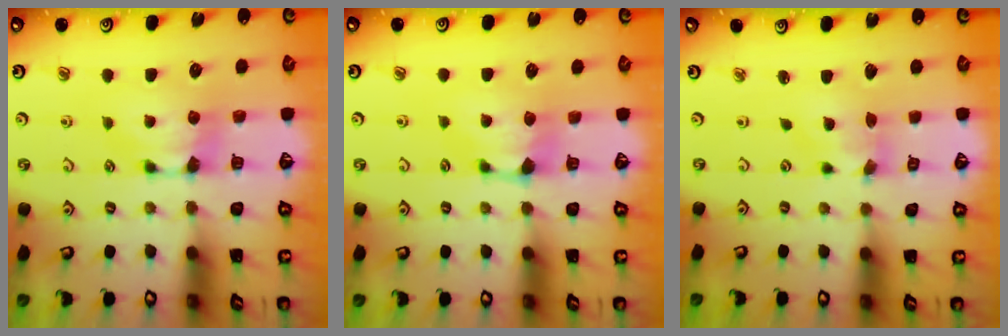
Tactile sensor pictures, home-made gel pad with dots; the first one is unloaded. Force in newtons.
{"total": 0.8, "press": 0.4, "slide": 0.7}
{"total": 1.5, "press": 0.7, "slide": 1.3}